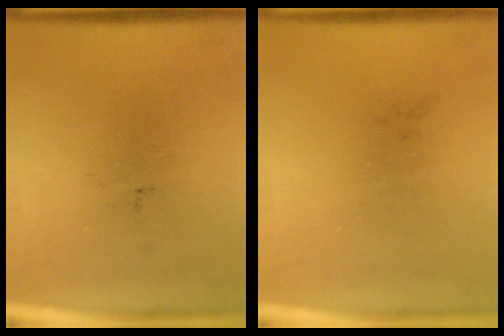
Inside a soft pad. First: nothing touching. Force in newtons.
{"total": 0.0}